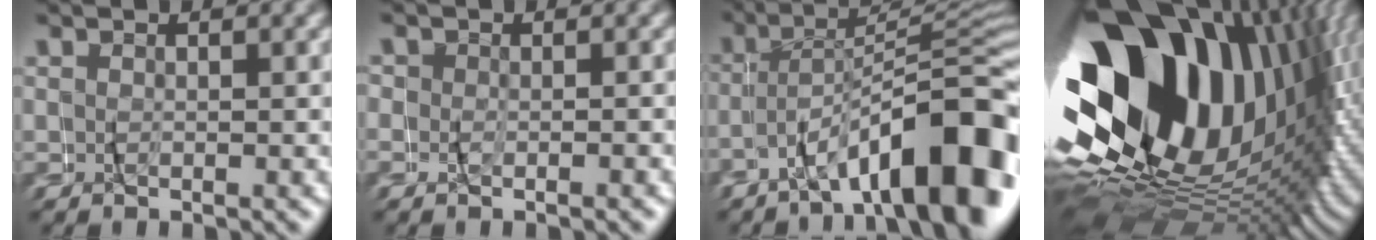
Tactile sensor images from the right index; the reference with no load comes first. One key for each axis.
{"total": 1.6, "fx": -0.1, "fy": 1.3, "fz": 0.9, "tx": -0.027, "ty": -0.004, "tz": -0.001}
{"total": 11.0, "fx": -5.5, "fy": 3.5, "fz": 8.9, "tx": -0.121, "ty": 0.006, "tz": -0.084}
{"total": 38.9, "fx": -1.6, "fy": 25.3, "fz": 29.4, "tx": -0.439, "ty": -0.025, "tz": -0.017}